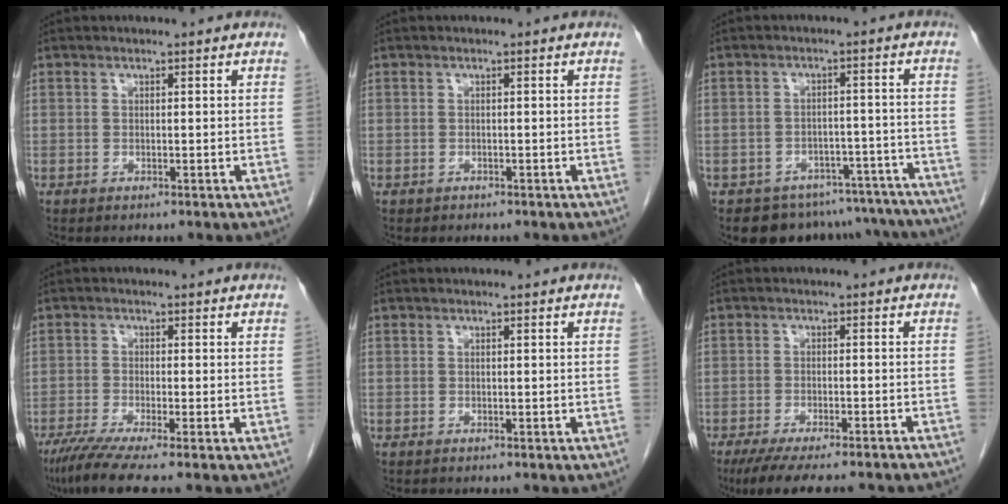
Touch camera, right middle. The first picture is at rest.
{"total": 0.6, "force": [-0.4, 0.4, 0.0], "torque": [-0.013, 0.002, -0.005]}
{"total": 15.2, "force": [-13.4, 6.7, 2.4], "torque": [-0.017, 0.033, -0.148]}
{"total": 6.7, "force": [-5.1, -0.6, 4.3], "torque": [-0.069, -0.022, -0.088]}
{"total": 0.0}
{"total": 16.9, "force": [-14.9, 2.1, 7.8], "torque": [-0.104, -0.024, -0.193]}